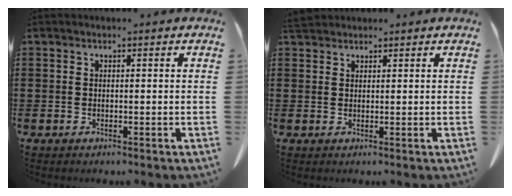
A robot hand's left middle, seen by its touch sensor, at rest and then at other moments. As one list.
[{"total": 2.0, "force": [1.8, 0.6, 0.7], "torque": [-0.020, 0.003, 0.036]}]